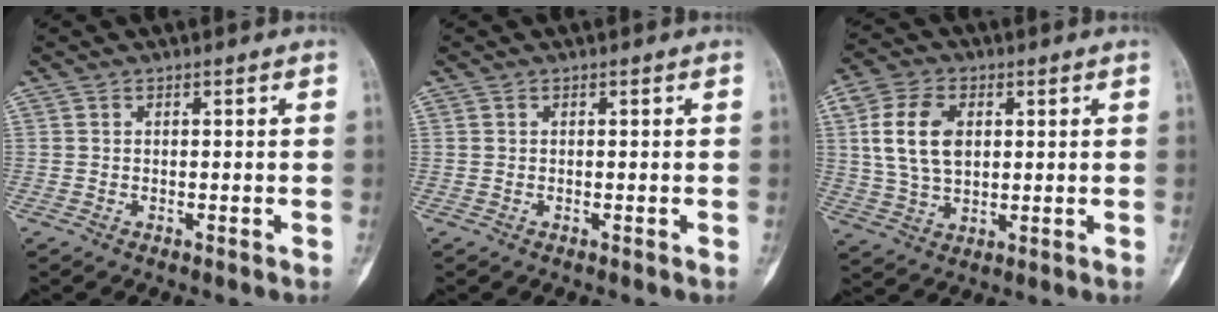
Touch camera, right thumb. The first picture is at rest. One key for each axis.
{"total": 0.0}
{"total": 10.9, "fx": 2.2, "fy": 7.1, "fz": 7.9, "tx": -0.147, "ty": 0.004, "tz": 0.047}